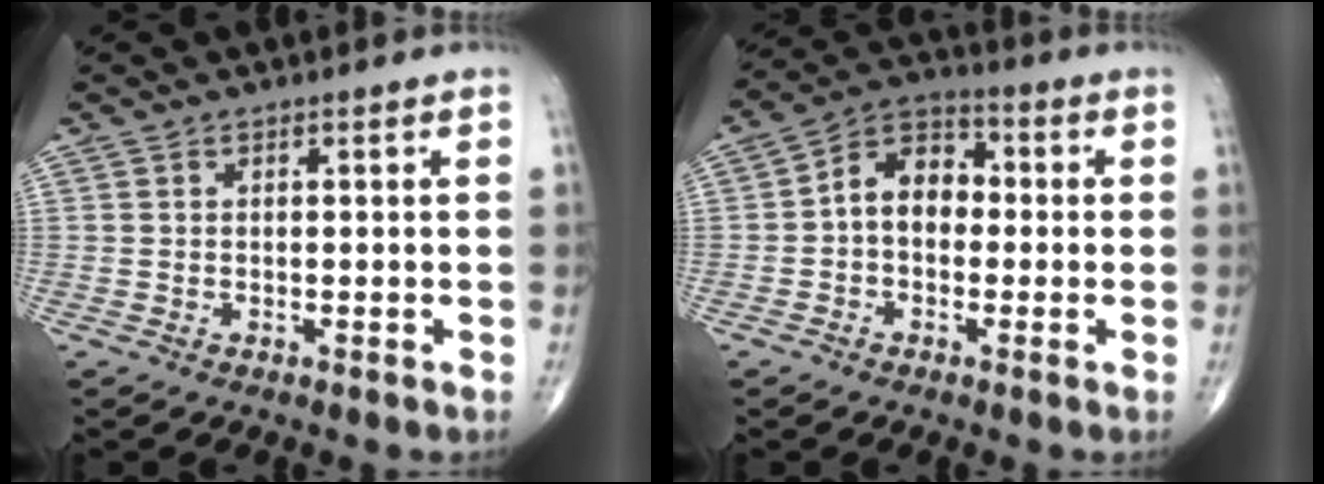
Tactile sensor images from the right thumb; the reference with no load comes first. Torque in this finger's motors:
{"motor_torque": [-0.51, 0.77, 0.13, -0.11, 0.17]}